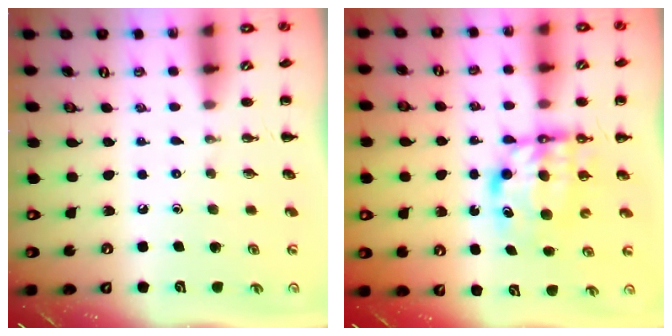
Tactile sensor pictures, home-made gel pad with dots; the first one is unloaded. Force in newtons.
{"total": 6.8, "press": 6.6, "slide": 1.5}